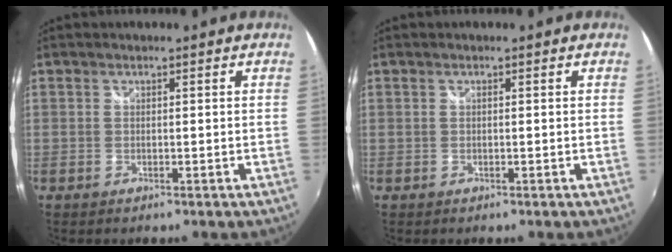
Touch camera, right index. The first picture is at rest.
{"total": 0.0}